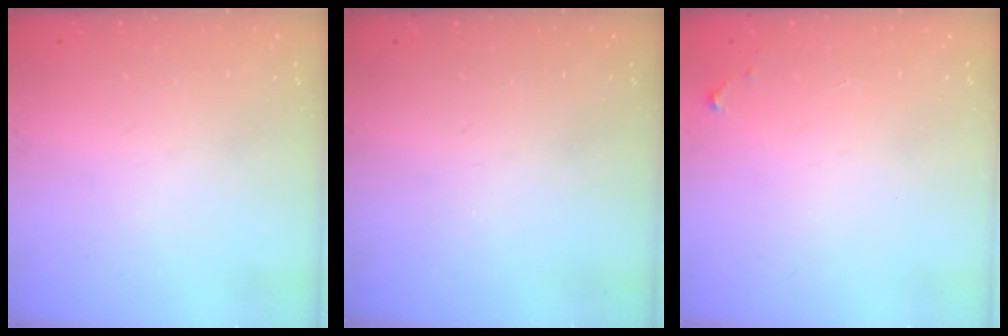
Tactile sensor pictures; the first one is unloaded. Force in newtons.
{"total": 0.0}
{"total": 4.3, "press": 4.3, "slide": 0.7}